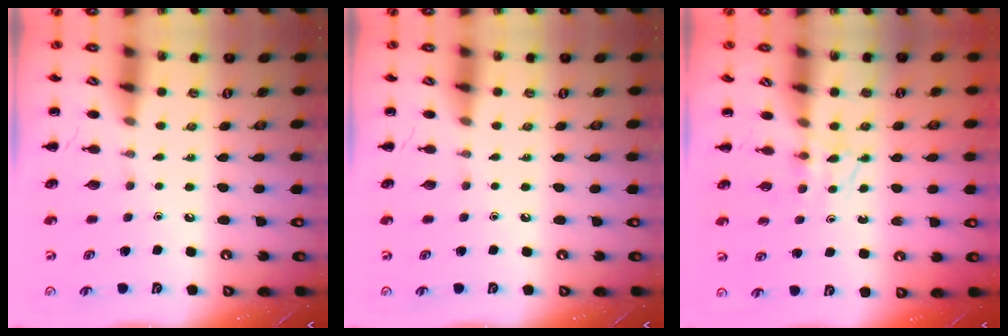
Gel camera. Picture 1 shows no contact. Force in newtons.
{"total": 0.0}
{"total": 3.3, "press": 3.1, "slide": 1.2}